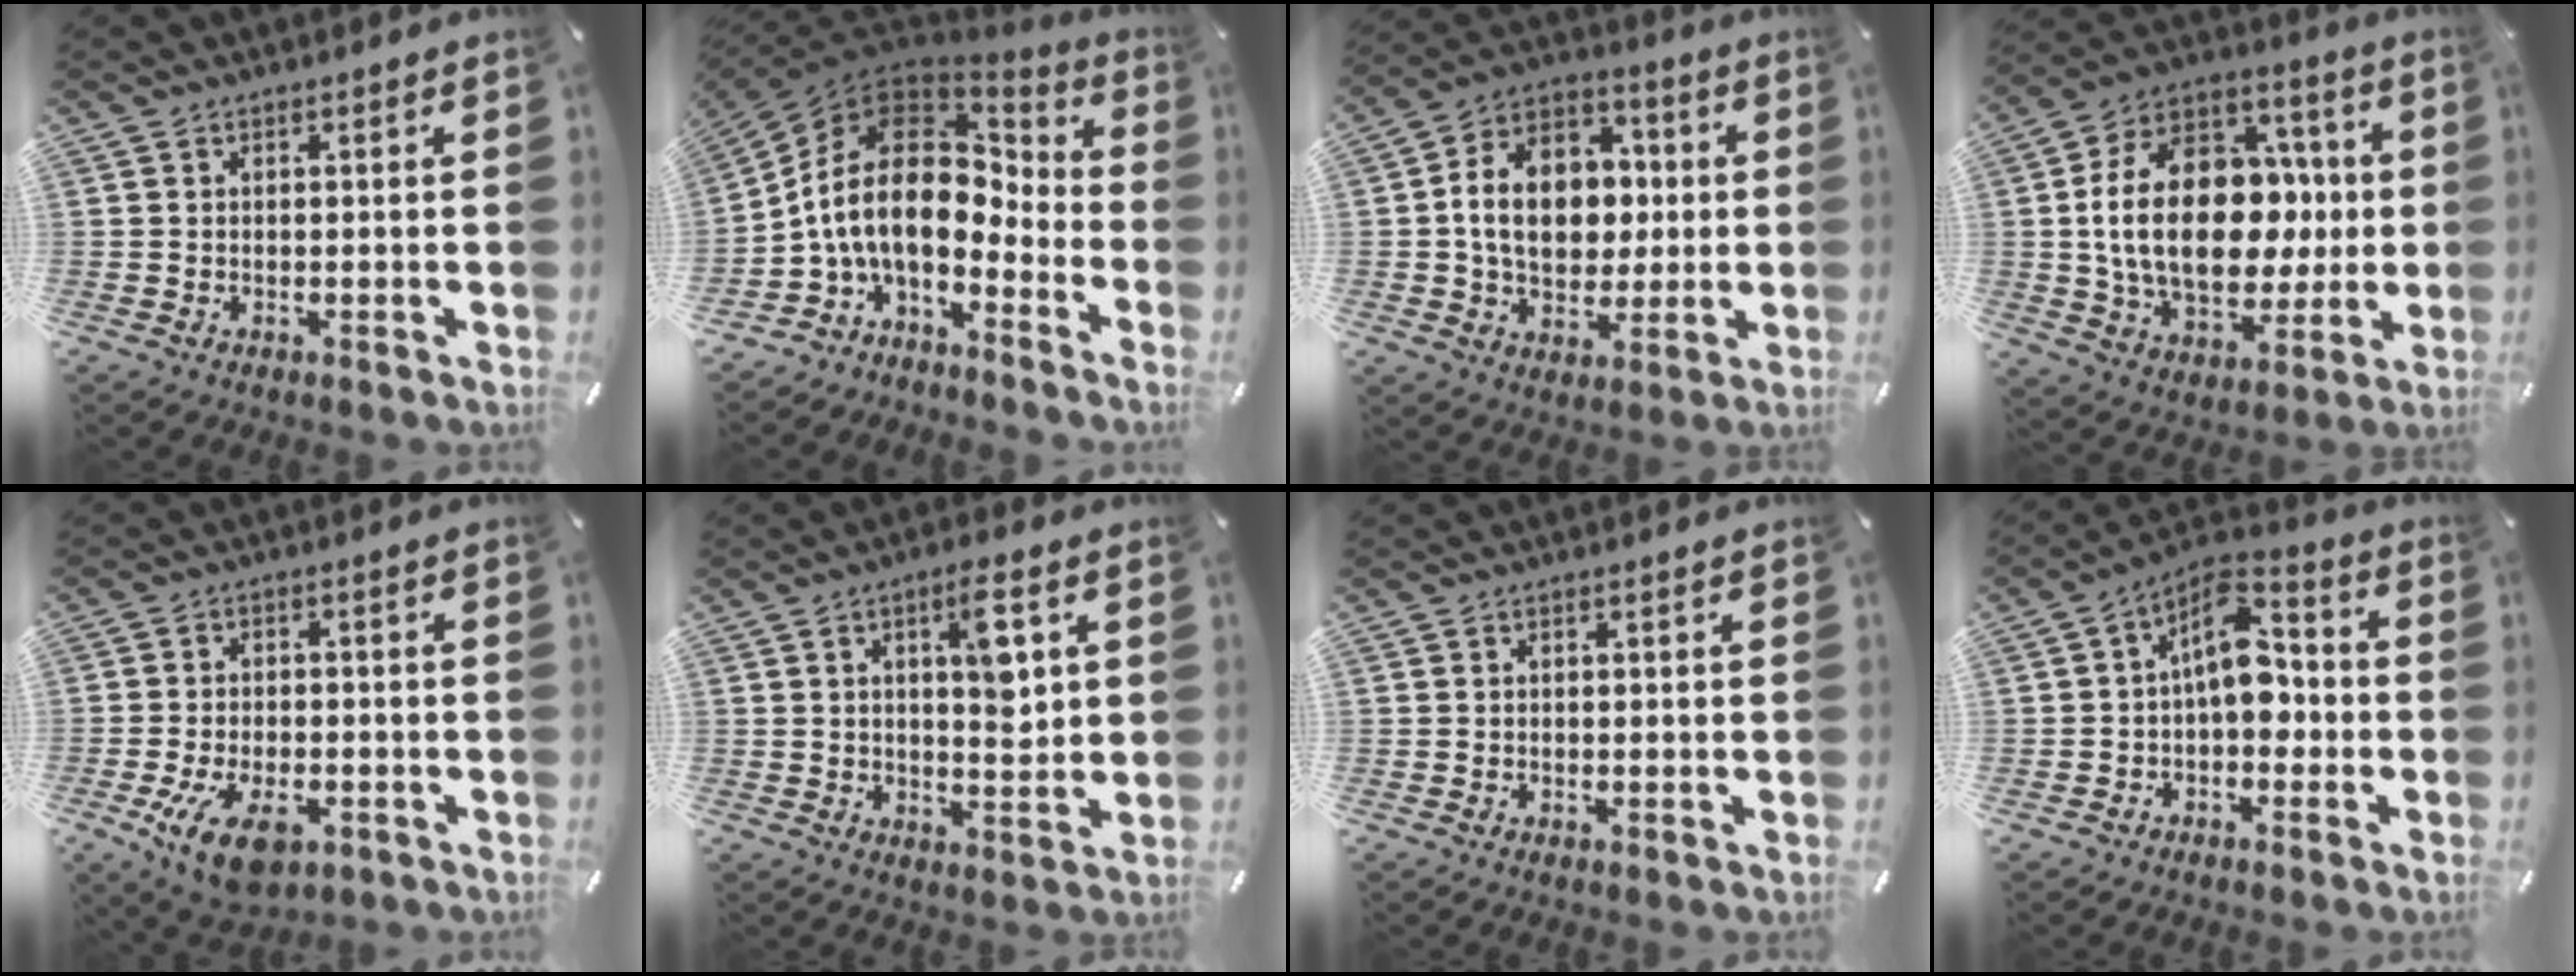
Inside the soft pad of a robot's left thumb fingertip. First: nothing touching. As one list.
[{"total": 16.5, "force": [-1.2, 10.5, 12.6], "torque": [-0.267, -0.002, -0.022]}, {"total": 14.6, "force": [-0.3, 11.4, 9.1], "torque": [-0.184, 0.013, -0.004]}, {"total": 23.1, "force": [-0.4, 16.0, 16.7], "torque": [-0.329, 0.009, 0.000]}, {"total": 9.8, "force": [-4.2, 5.4, 7.0], "torque": [-0.141, 0.004, -0.076]}, {"total": 8.1, "force": [2.6, 2.6, 7.2], "torque": [-0.103, -0.010, 0.034]}, {"total": 0.0}, {"total": 10.6, "force": [0.2, 6.5, 8.3], "torque": [-0.137, -0.009, 0.004]}]